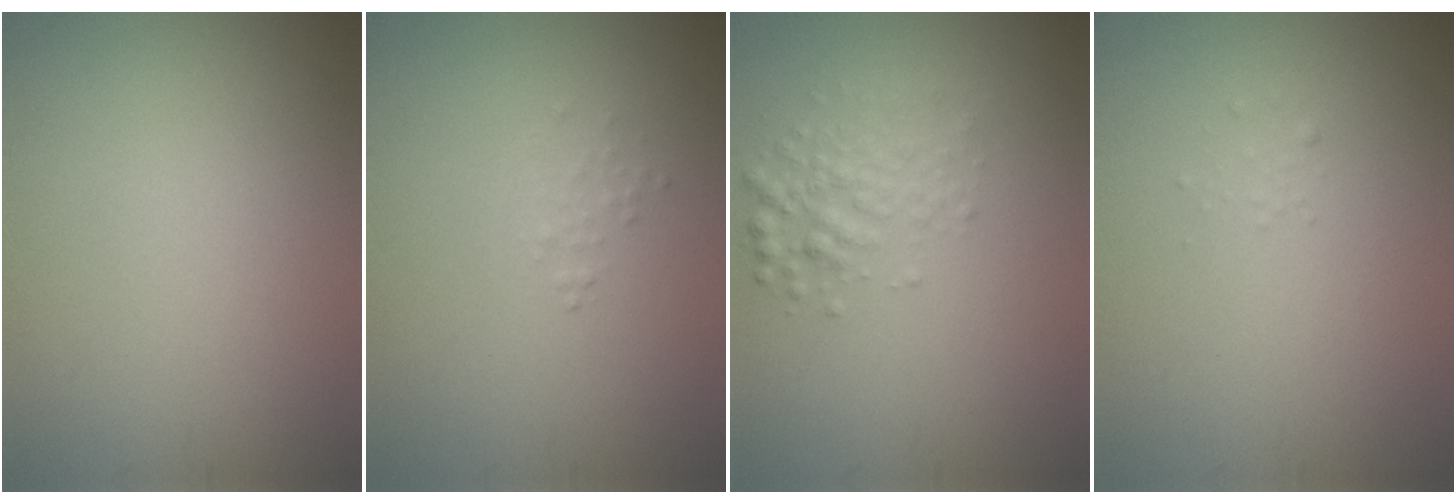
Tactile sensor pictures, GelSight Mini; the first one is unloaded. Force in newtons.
{"total": 0.7, "press": 0.7, "slide": 0.1}
{"total": 2.4, "press": 2.4, "slide": 0.1}
{"total": 0.7, "press": 0.7, "slide": 0.1}